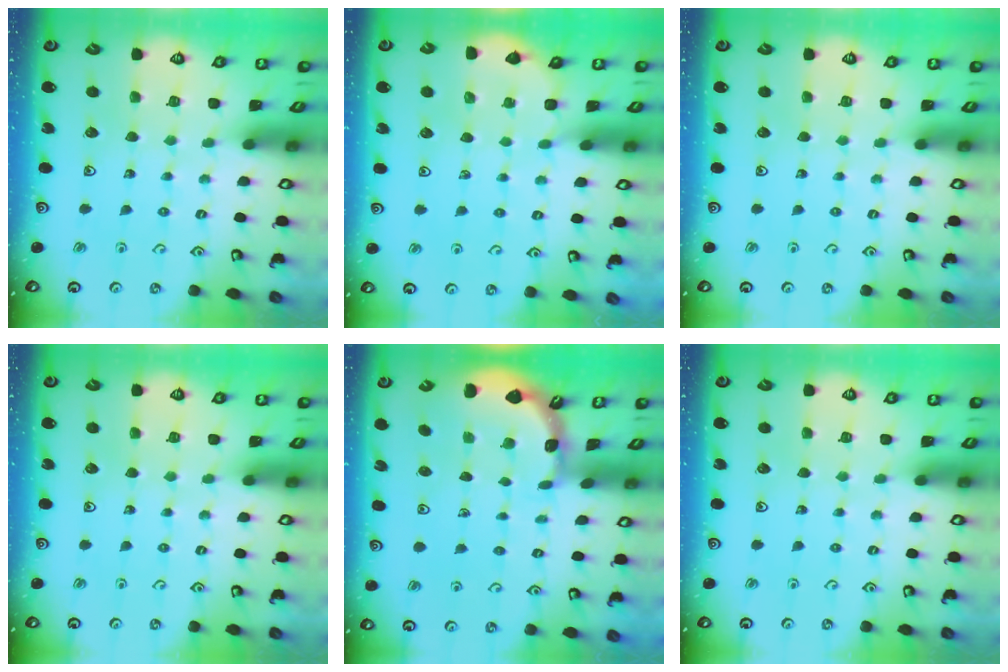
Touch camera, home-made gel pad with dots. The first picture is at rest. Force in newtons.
{"total": 2.3, "press": 2.3, "slide": 0.2}
{"total": 0.0}
{"total": 0.0}
{"total": 1.7, "press": 1.7, "slide": 0.1}
{"total": 0.0}